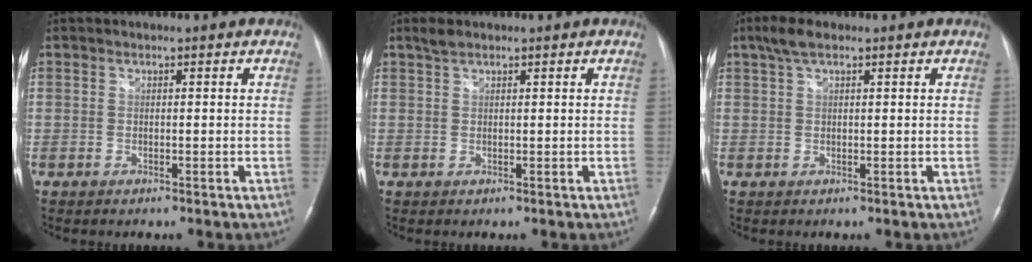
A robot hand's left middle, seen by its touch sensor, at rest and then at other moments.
{"total": 1.4, "force": [1.1, 0.5, 0.6], "torque": [-0.015, 0.010, 0.023]}
{"total": 3.1, "force": [2.0, 0.9, 2.2], "torque": [-0.049, 0.018, 0.040]}